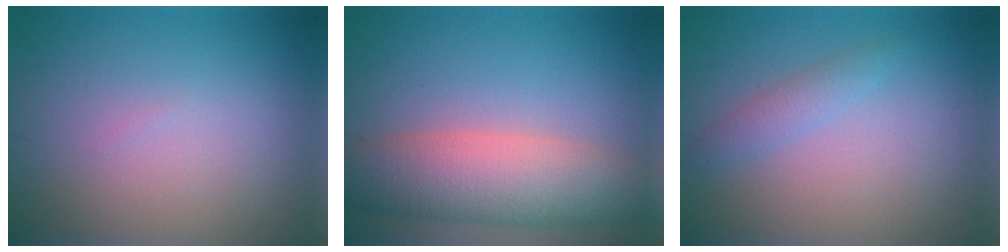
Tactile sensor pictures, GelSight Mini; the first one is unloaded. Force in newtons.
{"total": 7.5, "press": 7.5, "slide": 0.6}
{"total": 1.7, "press": 1.6, "slide": 0.0}